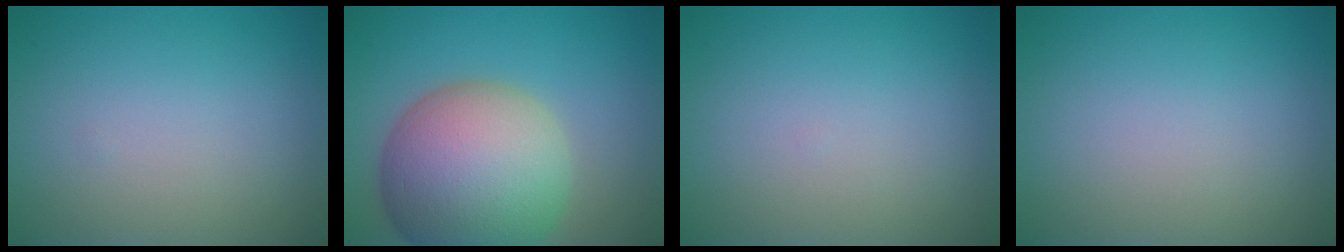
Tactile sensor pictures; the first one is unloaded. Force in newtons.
{"total": 12.8, "press": 12.7, "slide": 0.7}
{"total": 0.0}
{"total": 0.0}